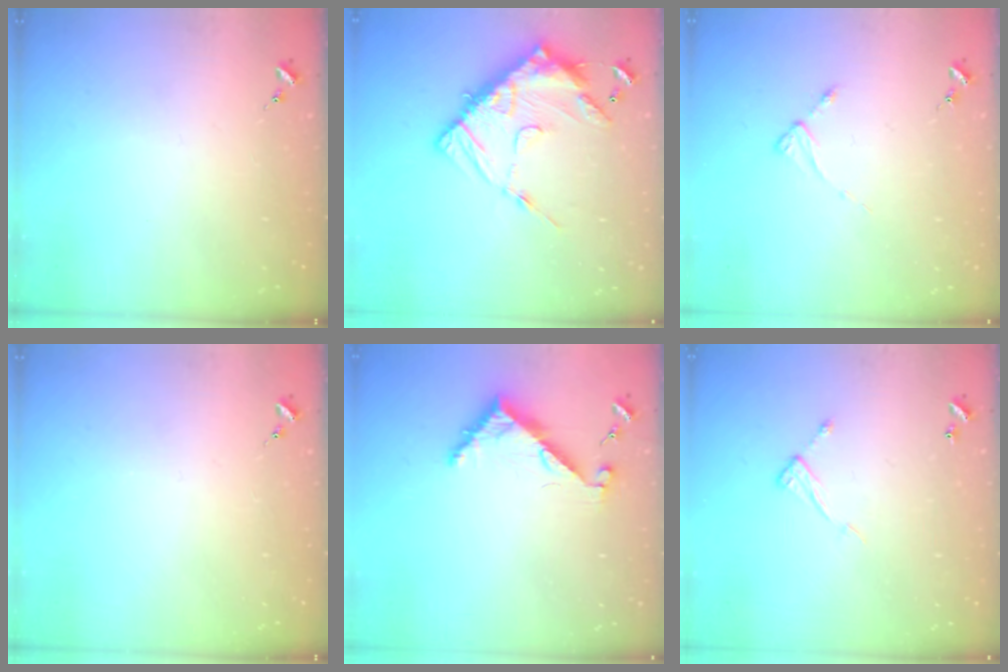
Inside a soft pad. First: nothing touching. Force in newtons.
{"total": 16.0, "press": 15.9, "slide": 1.5}
{"total": 2.5, "press": 2.5, "slide": 0.3}
{"total": 0.0}
{"total": 6.3, "press": 6.3, "slide": 0.5}
{"total": 7.3, "press": 7.3, "slide": 0.4}